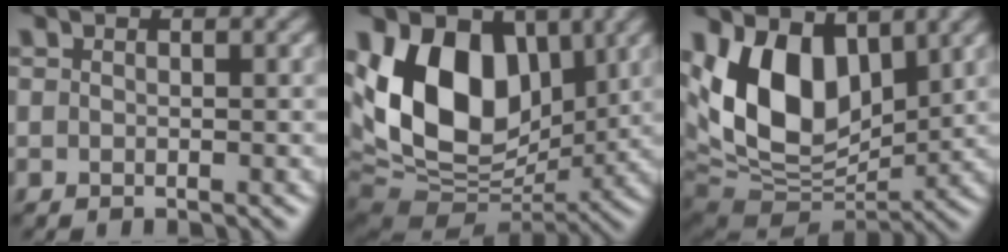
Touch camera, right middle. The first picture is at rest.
{"total": 12.7, "force": [3.0, 8.6, 8.8], "torque": [-0.153, 0.000, 0.046]}
{"total": 10.8, "force": [3.2, 6.7, 7.8], "torque": [-0.148, -0.007, 0.050]}